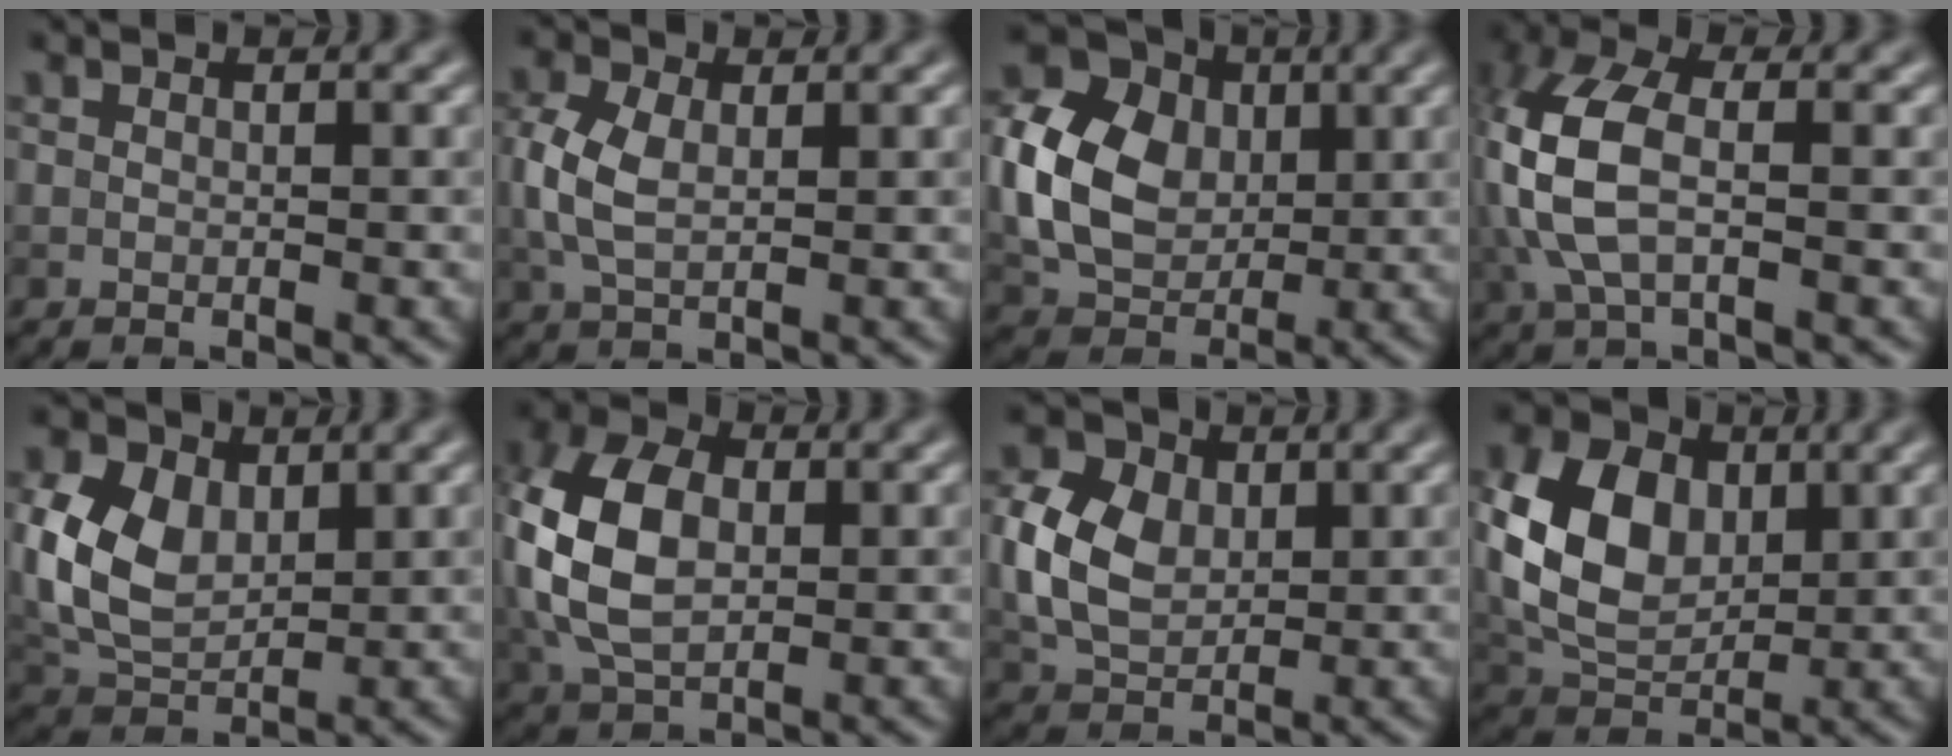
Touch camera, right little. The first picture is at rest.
{"total": 3.9, "force": [0.2, 2.4, 3.1], "torque": [-0.079, 0.002, 0.005]}
{"total": 8.9, "force": [0.4, 6.8, 5.7], "torque": [-0.130, 0.000, 0.008]}
{"total": 7.0, "force": [0.0, 3.7, 6.0], "torque": [-0.151, 0.011, -0.007]}
{"total": 7.4, "force": [1.4, 5.1, 5.1], "torque": [-0.134, 0.004, 0.027]}
{"total": 9.3, "force": [0.6, 6.2, 7.0], "torque": [-0.178, 0.009, 0.006]}
{"total": 6.1, "force": [0.7, 4.5, 4.1], "torque": [-0.091, 0.007, 0.010]}
{"total": 8.6, "force": [1.3, 6.1, 6.0], "torque": [-0.135, 0.006, 0.019]}